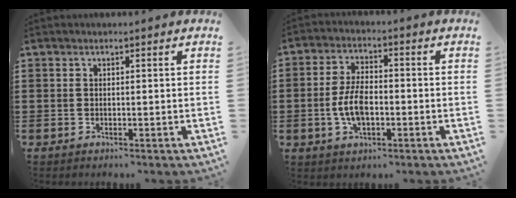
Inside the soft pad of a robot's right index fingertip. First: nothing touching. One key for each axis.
{"total": 6.5, "fx": -1.3, "fy": 3.3, "fz": 5.4, "tx": -0.125, "ty": 0.001, "tz": -0.029}